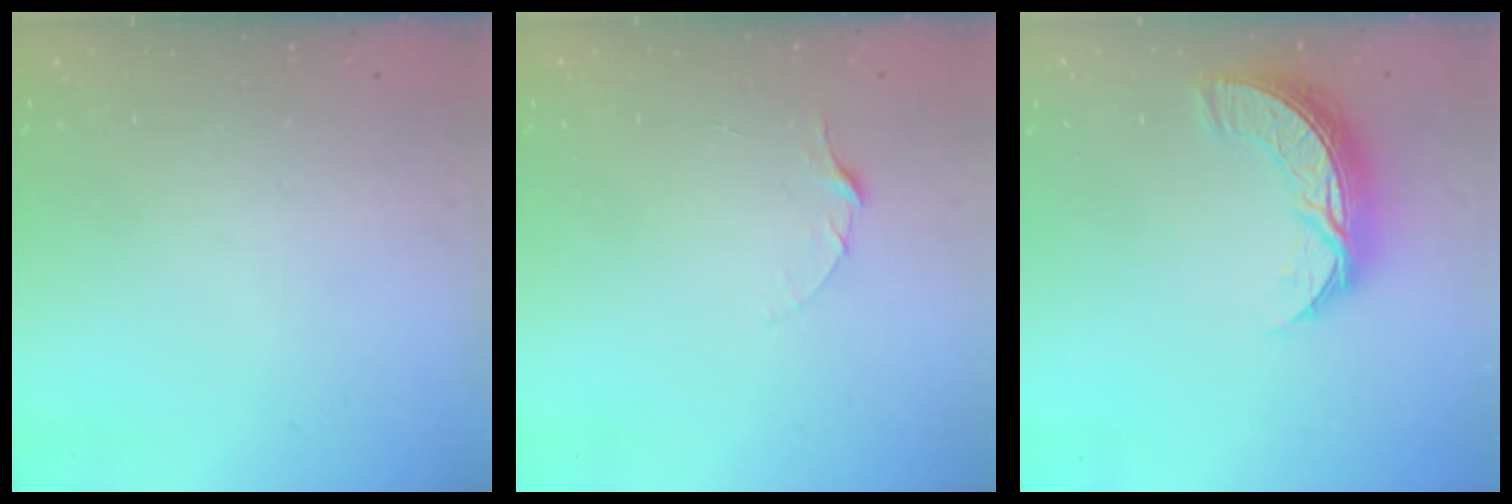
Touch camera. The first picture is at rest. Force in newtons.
{"total": 5.2, "press": 5.2, "slide": 0.5}
{"total": 9.3, "press": 9.3, "slide": 0.7}